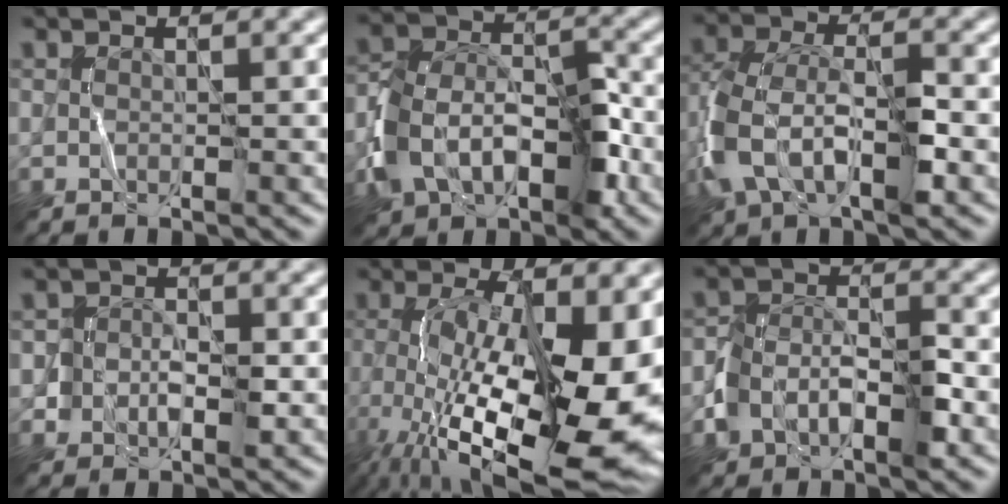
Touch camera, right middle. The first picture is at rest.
{"total": 7.1, "force": [-2.9, 4.9, 4.2], "torque": [-0.075, 0.007, -0.058]}
{"total": 7.2, "force": [-2.8, 4.0, 5.2], "torque": [-0.121, 0.005, -0.061]}
{"total": 2.0, "force": [-0.4, 1.7, 0.9], "torque": [-0.001, 0.002, -0.013]}
{"total": 16.3, "force": [-2.6, 6.7, 14.7], "torque": [-0.231, -0.023, -0.024]}
{"total": 4.1, "force": [-1.7, 2.8, 2.4], "torque": [-0.037, 0.007, -0.034]}